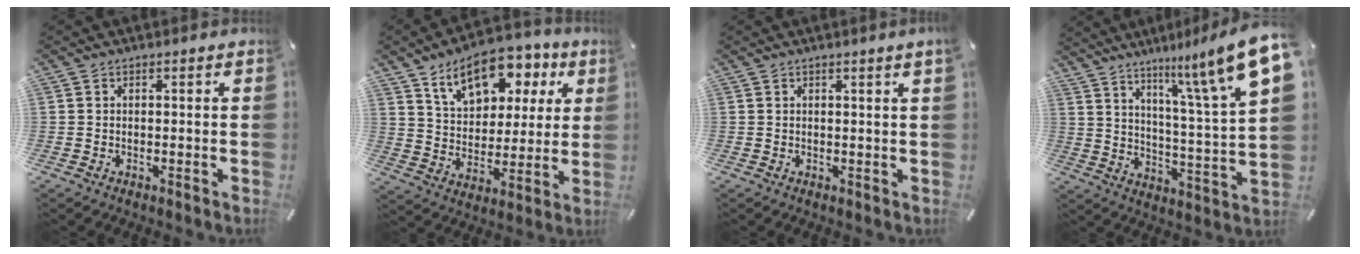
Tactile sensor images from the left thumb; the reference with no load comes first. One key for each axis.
{"total": 15.1, "fx": 9.4, "fy": 9.2, "fz": 7.5, "tx": -0.122, "ty": -0.043, "tz": 0.168}
{"total": 1.6, "fx": 0.9, "fy": -0.3, "fz": 1.3, "tx": -0.023, "ty": -0.005, "tz": 0.016}
{"total": 16.8, "fx": 11.8, "fy": 2.7, "fz": 11.6, "tx": -0.181, "ty": -0.079, "tz": 0.185}